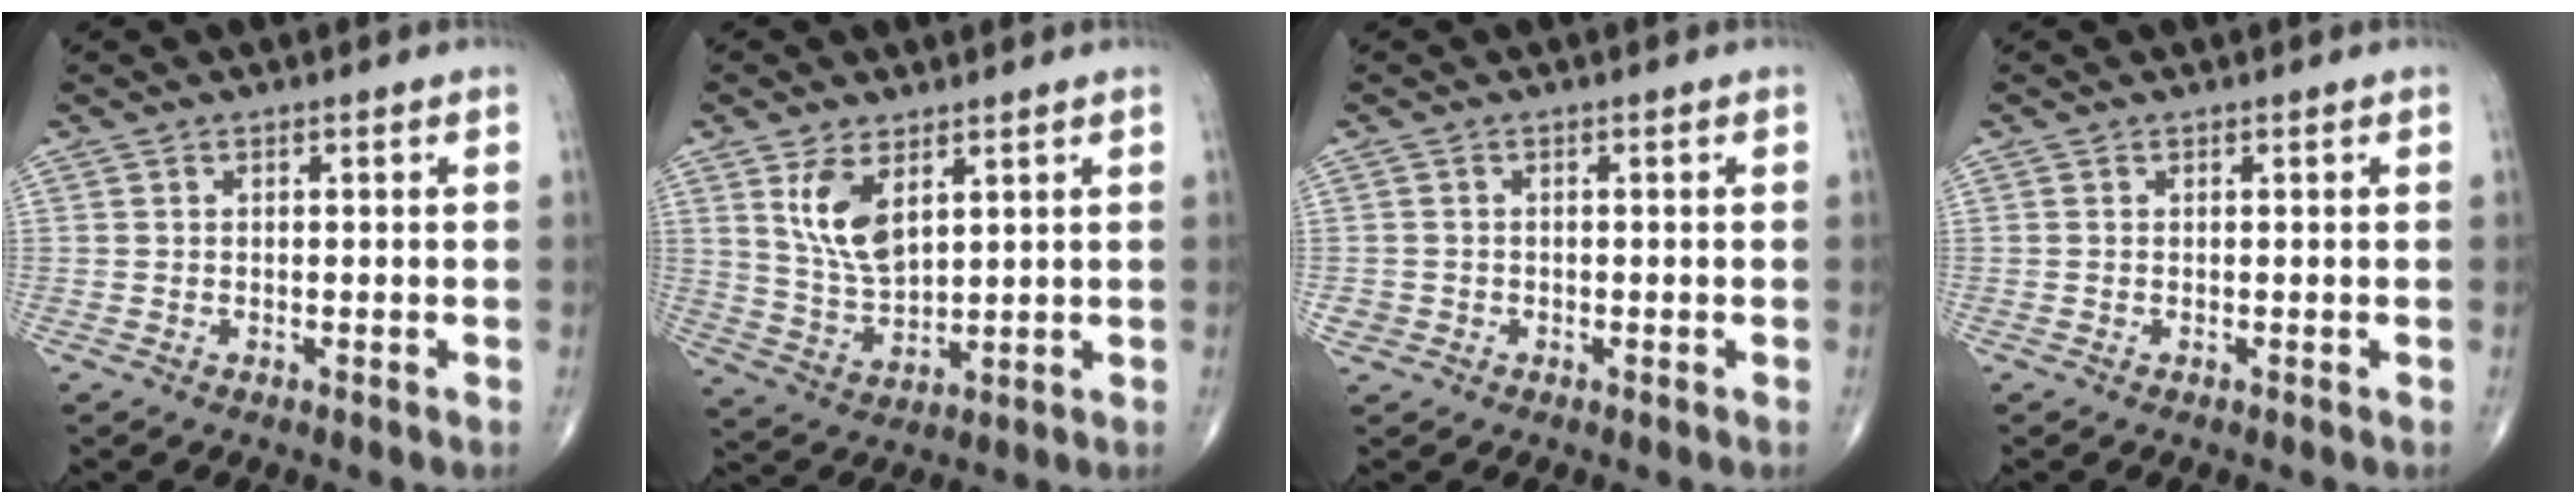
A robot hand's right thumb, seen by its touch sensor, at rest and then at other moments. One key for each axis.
{"total": 8.4, "fx": 3.8, "fy": 4.2, "fz": 6.2, "tx": -0.106, "ty": -0.021, "tz": 0.083}
{"total": 1.2, "fx": -0.4, "fy": 1.1, "fz": 0.1, "tx": 0.005, "ty": 0.005, "tz": -0.009}
{"total": 0.0}